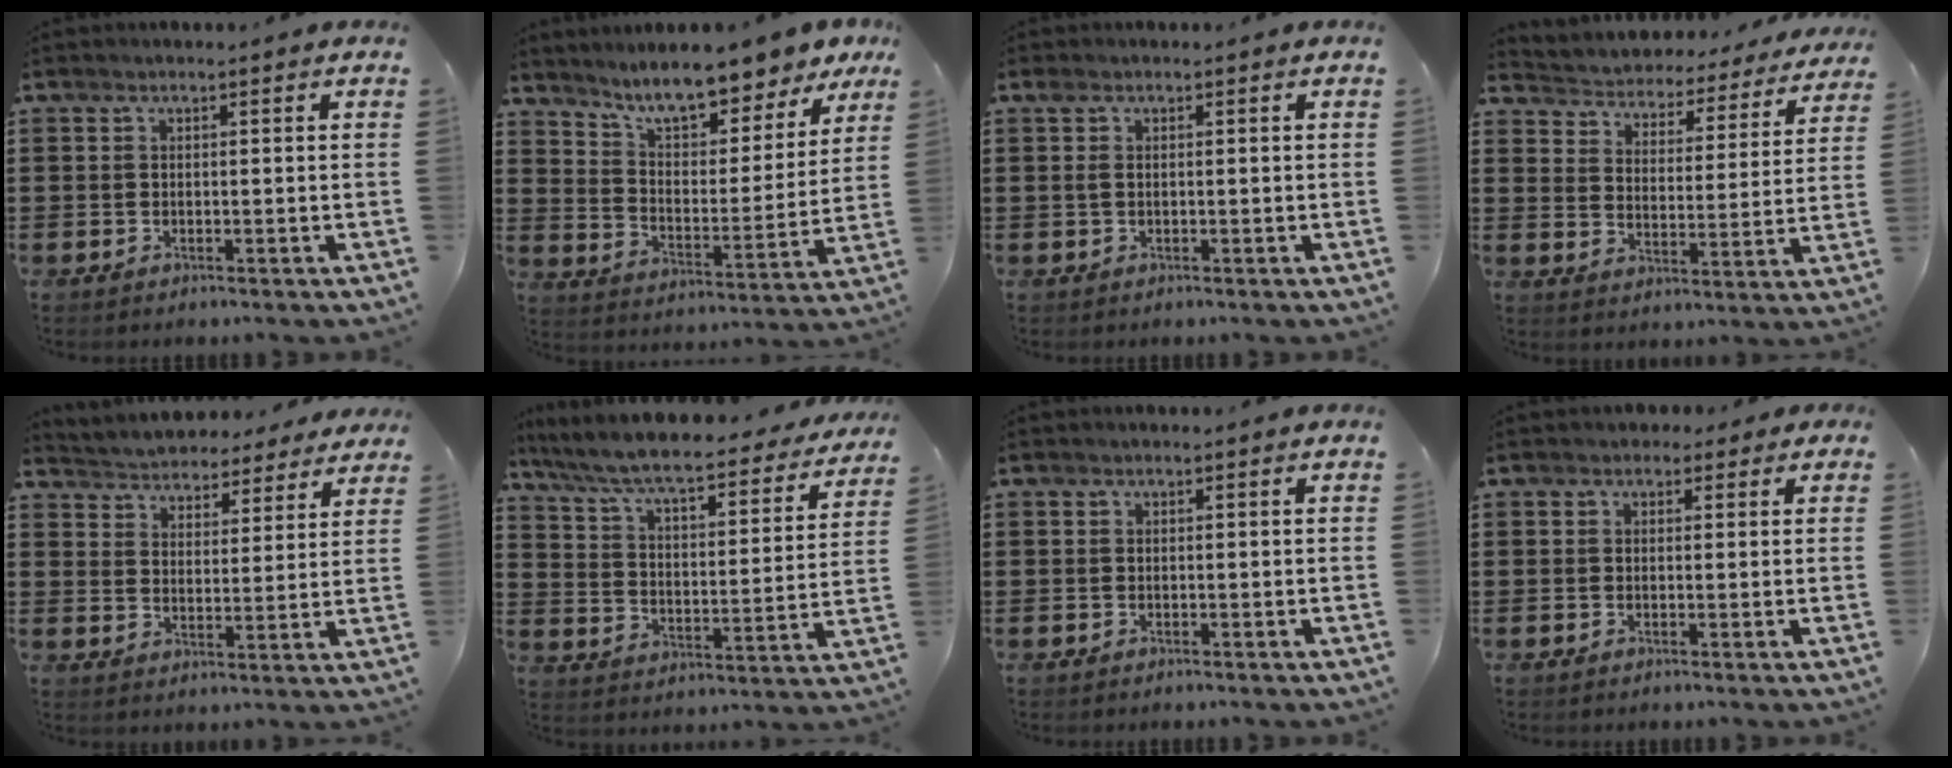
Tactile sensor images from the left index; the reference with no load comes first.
{"total": 9.2, "force": [8.5, 0.6, 3.4], "torque": [-0.084, -0.058, 0.146]}
{"total": 0.8, "force": [0.1, 0.3, 0.8], "torque": [-0.017, 0.002, 0.002]}
{"total": 3.3, "force": [3.2, 0.5, -0.6], "torque": [-0.014, -0.034, 0.044]}
{"total": 4.0, "force": [3.9, 0.6, -0.7], "torque": [-0.014, -0.029, 0.064]}
{"total": 7.1, "force": [6.3, 0.6, 3.1], "torque": [-0.090, -0.046, 0.102]}
{"total": 0.0}
{"total": 1.4, "force": [0.6, 1.2, 0.4], "torque": [-0.004, 0.004, 0.009]}